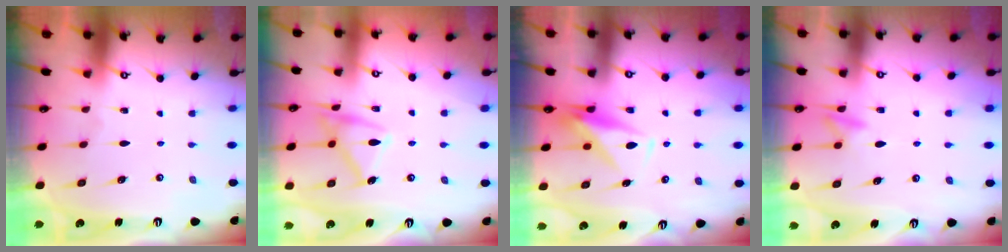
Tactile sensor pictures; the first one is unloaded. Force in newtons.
{"total": 15.6, "press": 15.6, "slide": 0.9}
{"total": 7.9, "press": 7.8, "slide": 1.0}
{"total": 8.7, "press": 8.6, "slide": 1.1}